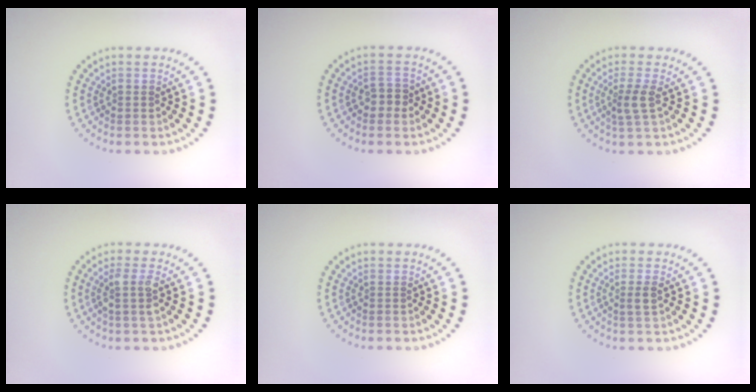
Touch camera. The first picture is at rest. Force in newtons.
{"total": 1.9, "press": 1.8, "slide": 0.6}
{"total": 2.1, "press": 1.6, "slide": 1.3}
{"total": 2.0, "press": 1.6, "slide": 1.2}
{"total": 0.0}
{"total": 1.3, "press": 1.2, "slide": 0.7}